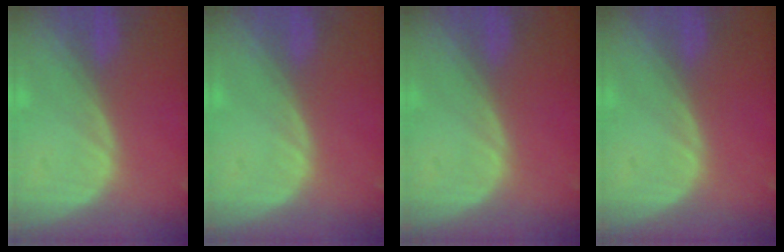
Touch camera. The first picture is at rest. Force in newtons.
{"total": 0.0}
{"total": 0.0}
{"total": 0.0}